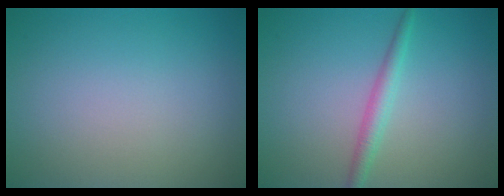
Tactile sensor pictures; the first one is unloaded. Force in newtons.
{"total": 1.9, "press": 1.9, "slide": 0.0}